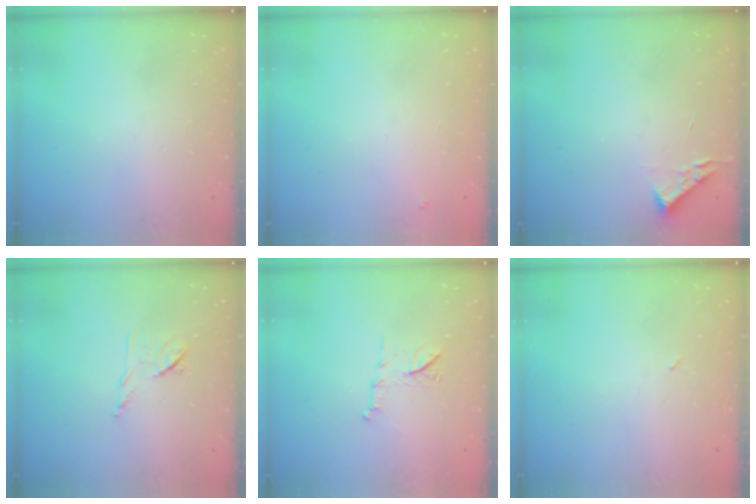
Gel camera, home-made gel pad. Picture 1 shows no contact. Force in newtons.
{"total": 3.8, "press": 3.8, "slide": 0.2}
{"total": 3.1, "press": 3.0, "slide": 0.4}
{"total": 7.1, "press": 7.0, "slide": 1.2}
{"total": 8.6, "press": 8.5, "slide": 1.1}
{"total": 2.1, "press": 1.9, "slide": 1.0}